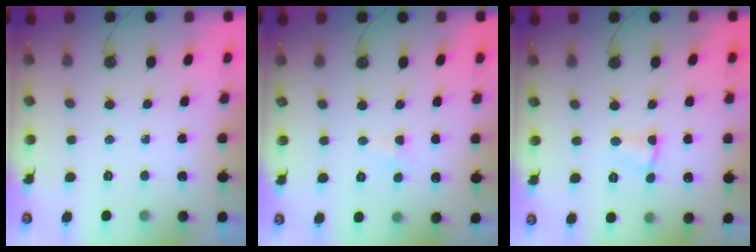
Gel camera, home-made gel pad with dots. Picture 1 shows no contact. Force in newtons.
{"total": 2.1, "press": 2.0, "slide": 0.3}
{"total": 4.0, "press": 2.2, "slide": 3.3}